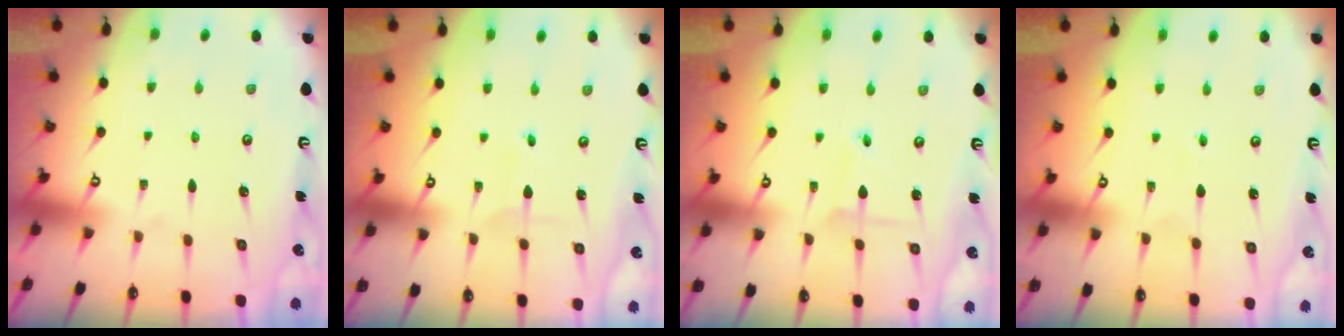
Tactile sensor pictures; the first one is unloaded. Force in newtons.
{"total": 1.5, "press": 1.4, "slide": 0.2}
{"total": 2.6, "press": 2.6, "slide": 0.2}
{"total": 1.7, "press": 1.6, "slide": 0.5}